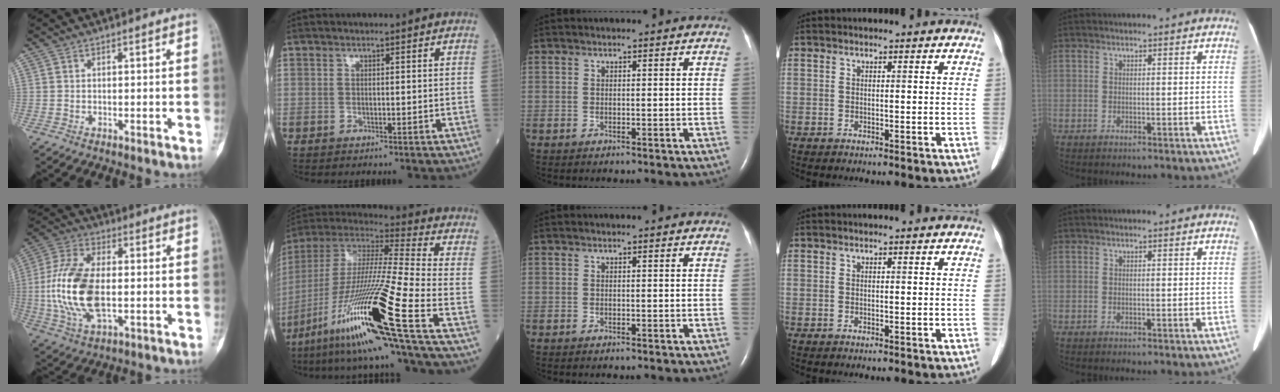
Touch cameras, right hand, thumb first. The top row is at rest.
{"thumb": {"total": 16.2, "force": [-1.3, 8.5, 13.7], "torque": [-0.286, 0.009, -0.024]}, "index": {"total": 25.3, "force": [-13.2, -1.9, 21.5], "torque": [-0.423, -0.047, -0.251]}}